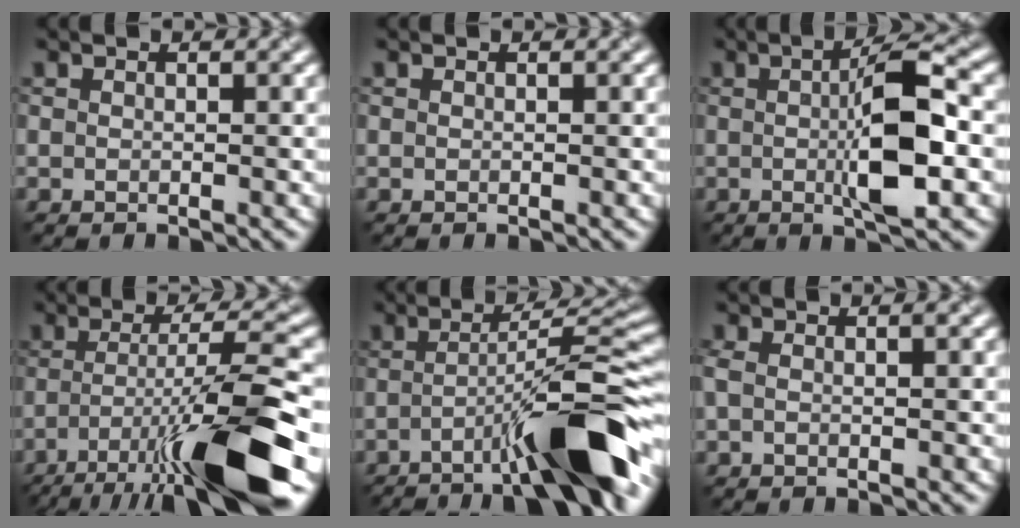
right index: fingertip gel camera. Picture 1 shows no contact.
{"total": 0.0}
{"total": 6.4, "force": [-0.3, 1.1, 6.3], "torque": [-0.109, 0.009, 0.006]}
{"total": 11.9, "force": [-6.6, 1.8, 9.8], "torque": [-0.177, 0.004, -0.097]}
{"total": 10.6, "force": [-5.6, 1.1, 8.9], "torque": [-0.119, 0.030, -0.081]}
{"total": 0.8, "force": [-0.3, 0.1, 0.7], "torque": [-0.017, 0.006, 0.004]}